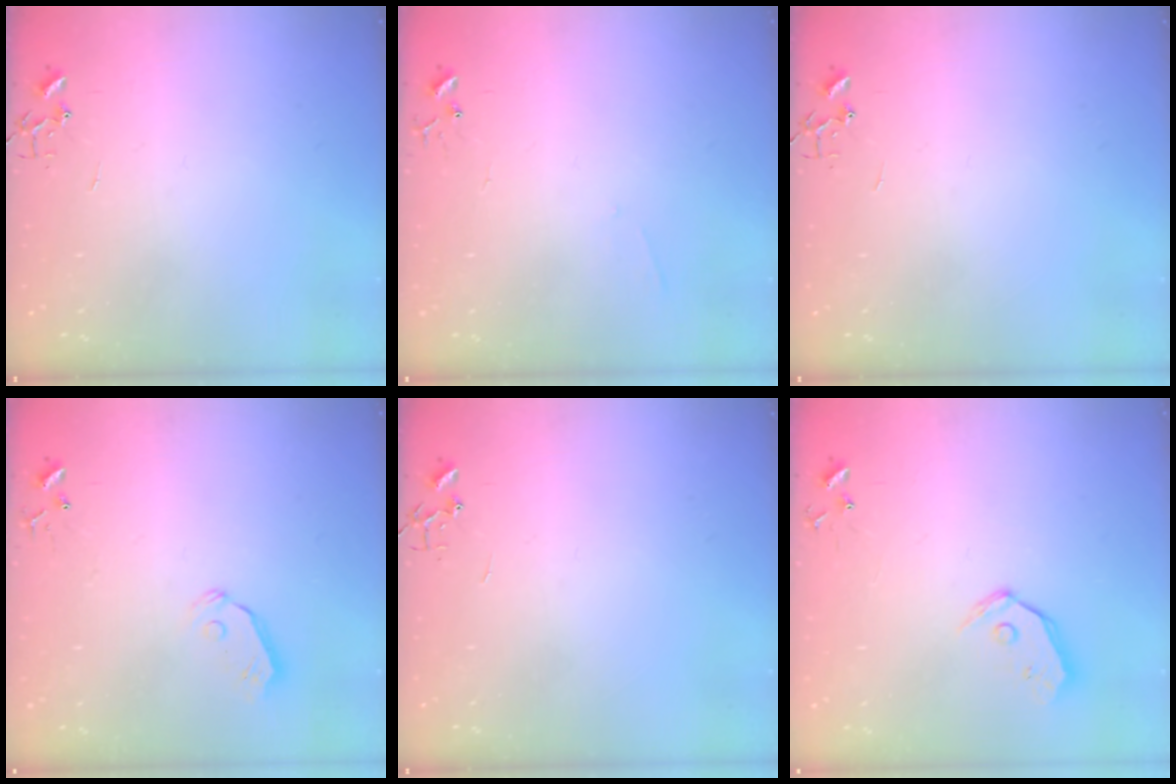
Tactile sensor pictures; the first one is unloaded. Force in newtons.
{"total": 3.8, "press": 3.7, "slide": 0.6}
{"total": 0.0}
{"total": 4.4, "press": 4.3, "slide": 0.5}
{"total": 0.0}
{"total": 7.7, "press": 7.6, "slide": 0.9}